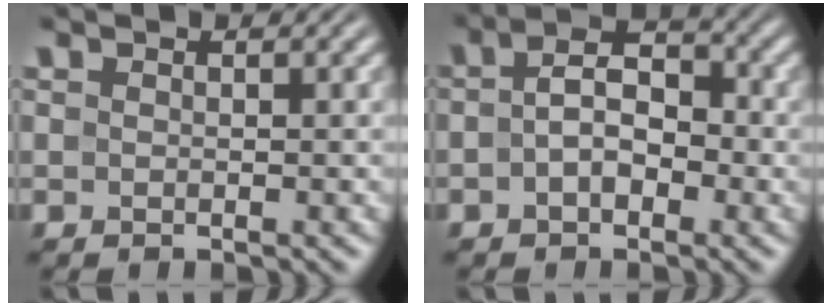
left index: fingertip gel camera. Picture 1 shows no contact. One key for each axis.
{"total": 4.0, "fx": -0.5, "fy": 2.5, "fz": 3.0, "tx": -0.049, "ty": 0.007, "tz": -0.018}